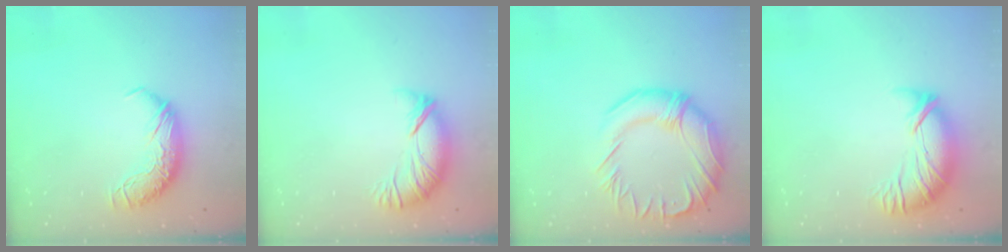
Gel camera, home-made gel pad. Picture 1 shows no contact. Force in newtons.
{"total": 3.9, "press": 3.3, "slide": 2.0}
{"total": 9.6, "press": 9.0, "slide": 3.3}
{"total": 3.5, "press": 2.5, "slide": 2.4}